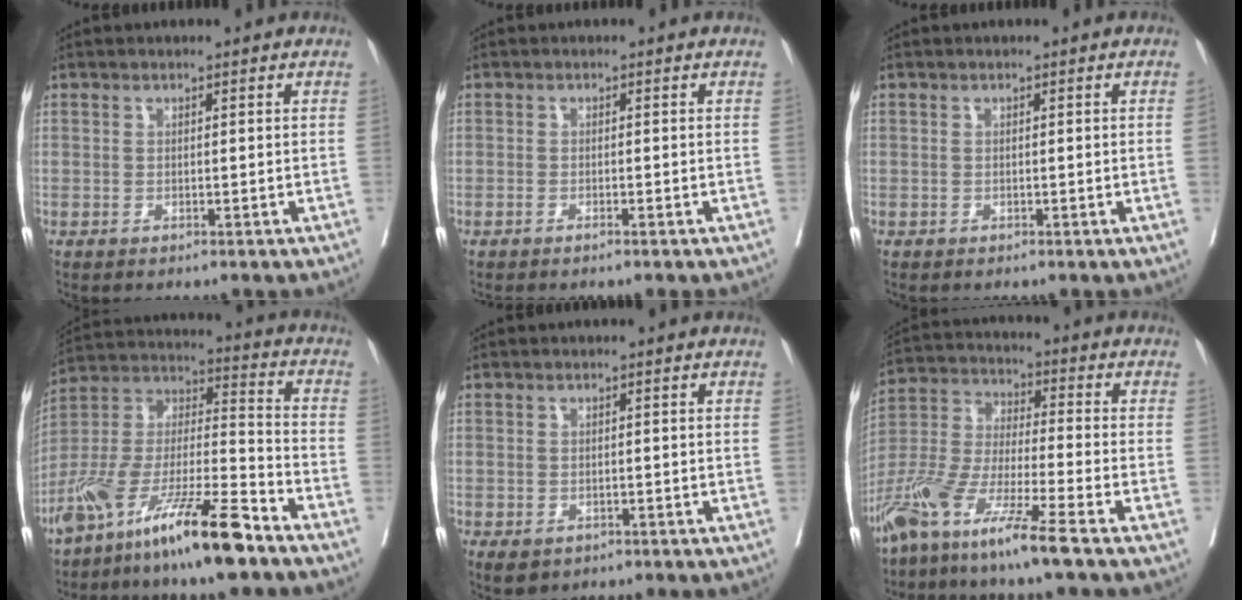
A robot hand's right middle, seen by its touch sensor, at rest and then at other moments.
{"total": 0.9, "force": [-0.7, 0.0, 0.6], "torque": [-0.014, -0.001, -0.011]}
{"total": 0.0}
{"total": 18.1, "force": [-12.5, 1.9, 13.0], "torque": [-0.277, -0.027, -0.236]}
{"total": 2.7, "force": [-1.6, 1.9, 1.1], "torque": [-0.015, -0.003, -0.015]}
{"total": 12.3, "force": [-8.4, -0.3, 9.0], "torque": [-0.198, -0.033, -0.172]}